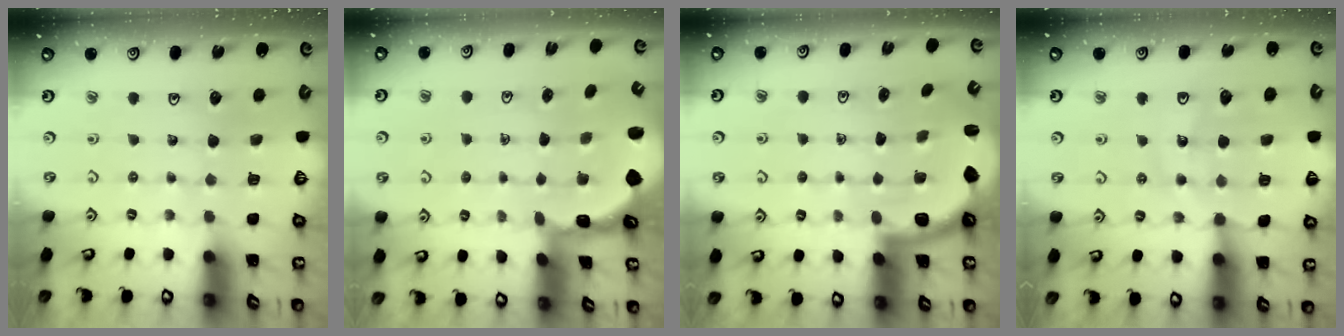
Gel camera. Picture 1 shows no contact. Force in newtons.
{"total": 1.2, "press": 1.1, "slide": 0.4}
{"total": 2.5, "press": 2.4, "slide": 0.7}
{"total": 12.7, "press": 12.2, "slide": 3.7}